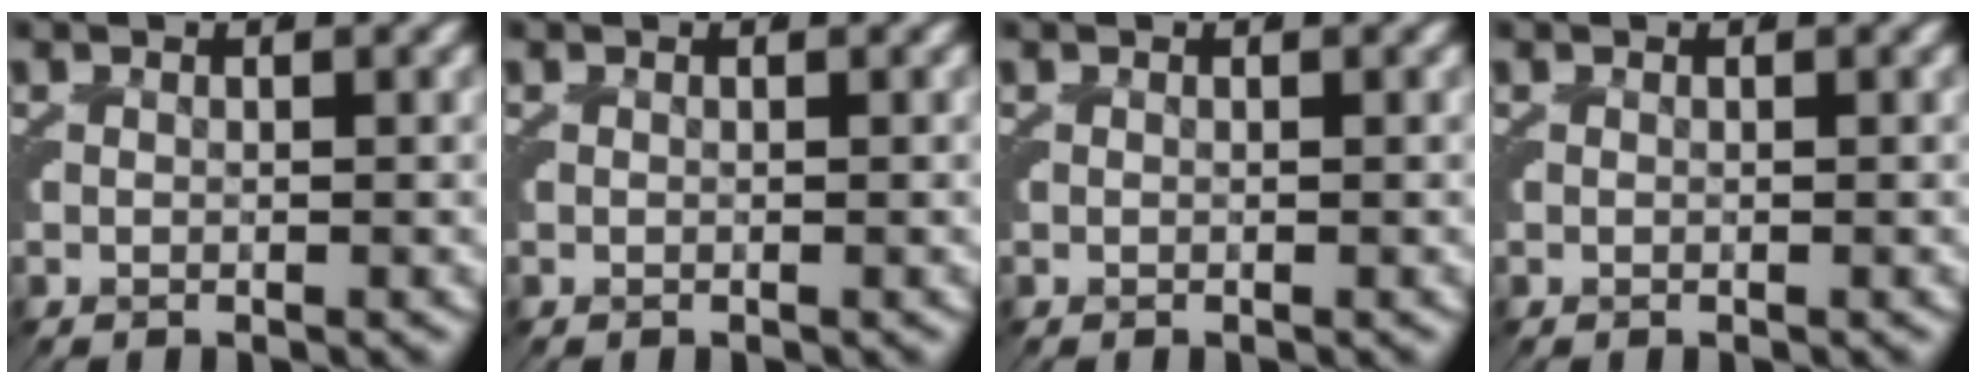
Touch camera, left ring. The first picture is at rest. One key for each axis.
{"total": 0.0}
{"total": 0.0}
{"total": 0.0}